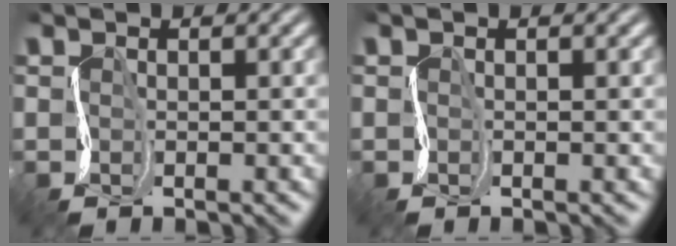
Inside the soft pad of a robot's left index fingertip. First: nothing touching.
{"total": 0.6, "force": [0.2, 0.0, 0.5], "torque": [-0.008, 0.004, 0.001]}